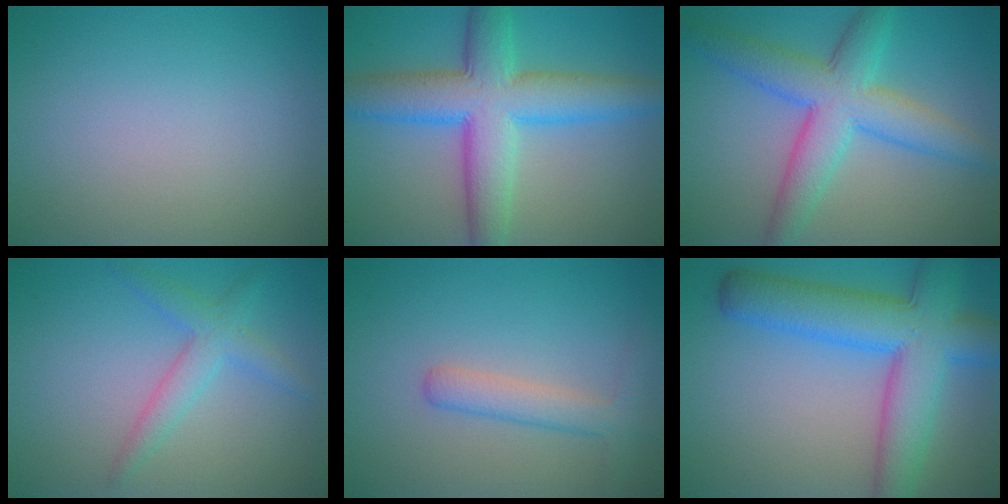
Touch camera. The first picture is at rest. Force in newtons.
{"total": 8.9, "press": 8.9, "slide": 0.2}
{"total": 7.1, "press": 7.1, "slide": 0.1}
{"total": 2.1, "press": 2.1, "slide": 0.1}
{"total": 2.3, "press": 2.3, "slide": 0.1}
{"total": 9.7, "press": 9.7, "slide": 0.5}